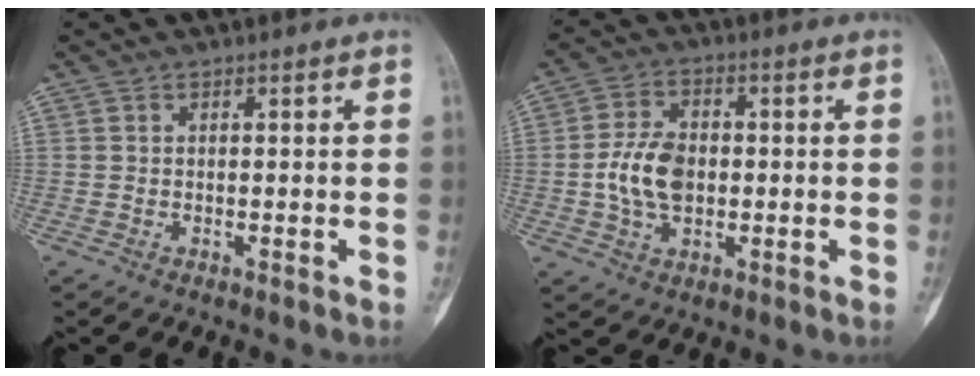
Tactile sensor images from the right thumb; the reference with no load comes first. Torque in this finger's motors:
{"motor_torque": [0.04, 0.03, 0.15, -0.10, 0.07]}